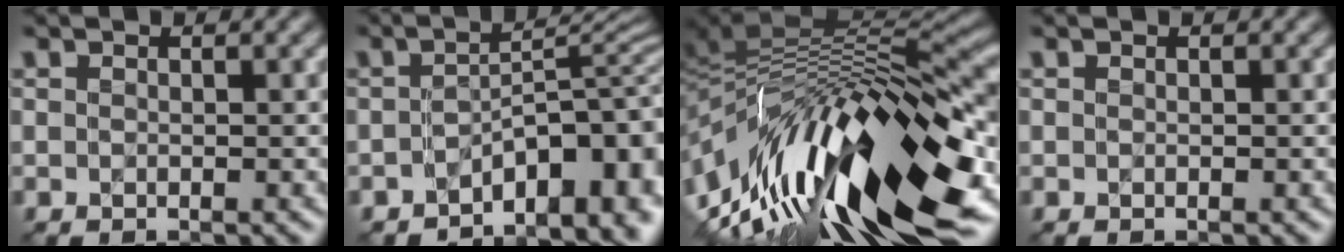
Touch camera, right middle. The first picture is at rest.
{"total": 8.9, "force": [-4.7, 3.6, 6.7], "torque": [-0.075, -0.004, -0.072]}
{"total": 17.4, "force": [-3.5, 6.9, 15.6], "torque": [-0.279, -0.006, -0.057]}
{"total": 0.0}